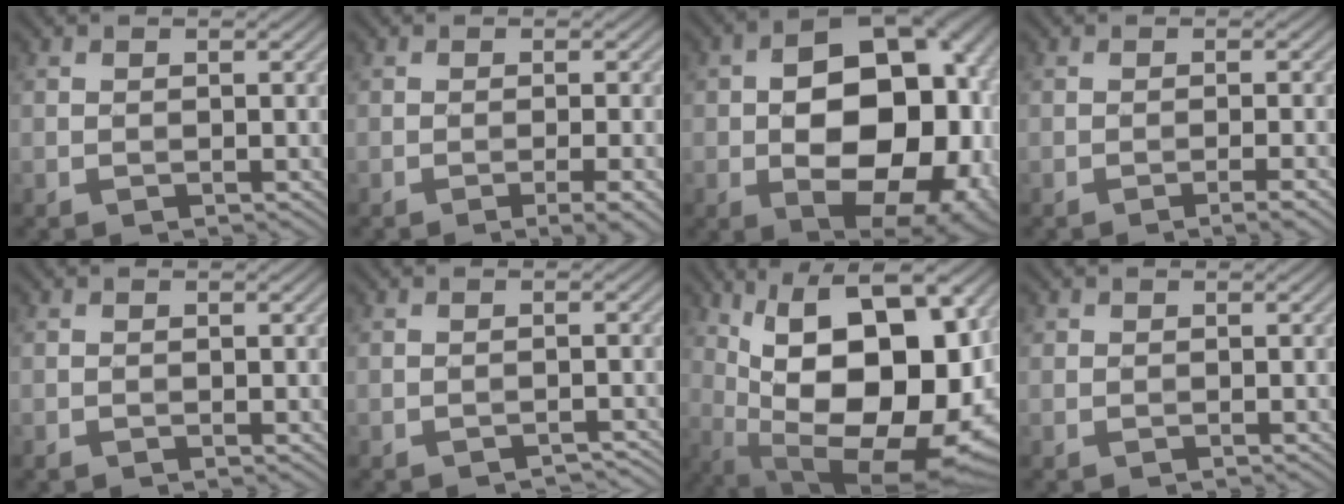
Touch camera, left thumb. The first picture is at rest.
{"total": 2.8, "force": [-1.3, 0.2, 2.5], "torque": [-0.042, 0.009, -0.025]}
{"total": 19.2, "force": [-2.5, 12.3, 14.6], "torque": [-0.177, -0.012, -0.013]}
{"total": 2.0, "force": [-1.2, 0.0, 1.6], "torque": [-0.029, 0.009, -0.023]}
{"total": 0.5, "force": [0.0, 0.4, 0.3], "torque": [-0.008, -0.001, 0.001]}
{"total": 0.9, "force": [-0.9, 0.0, -0.1], "torque": [0.000, 0.004, -0.015]}
{"total": 20.5, "force": [2.0, 10.5, 17.5], "torque": [-0.257, 0.010, 0.045]}
{"total": 0.8, "force": [0.5, 0.6, 0.1], "torque": [-0.003, 0.001, 0.008]}